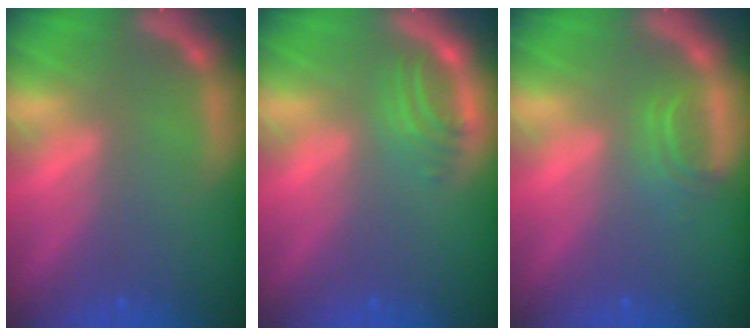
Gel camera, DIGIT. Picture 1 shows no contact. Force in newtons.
{"total": 2.5}
{"total": 1.9}